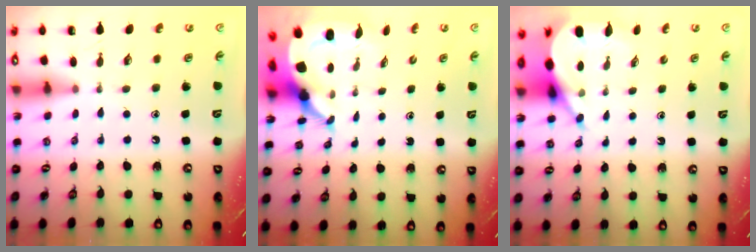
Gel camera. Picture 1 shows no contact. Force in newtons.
{"total": 6.0, "press": 5.9, "slide": 0.9}
{"total": 7.1, "press": 7.1, "slide": 0.7}